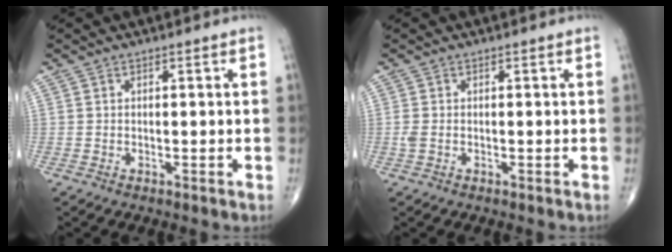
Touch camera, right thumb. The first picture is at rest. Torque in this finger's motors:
{"motor_torque": [0.73, 0.22, 0.55, 0.23, 0.00]}